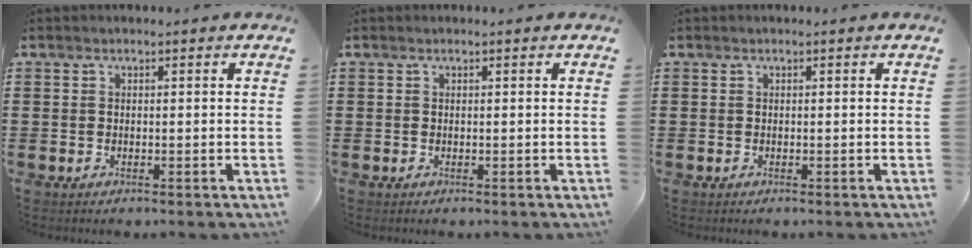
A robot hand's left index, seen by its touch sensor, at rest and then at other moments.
{"total": 0.0}
{"total": 0.0}